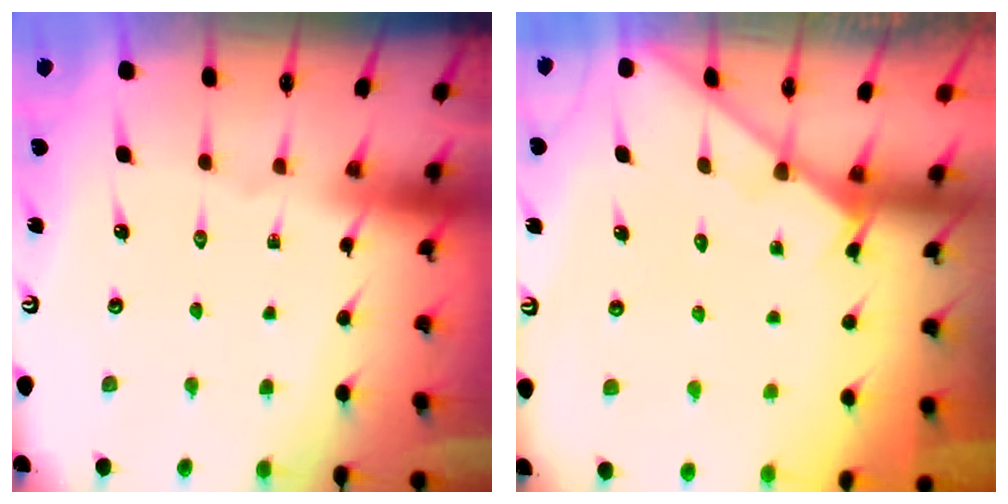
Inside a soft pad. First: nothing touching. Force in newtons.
{"total": 2.8, "press": 2.8, "slide": 0.2}